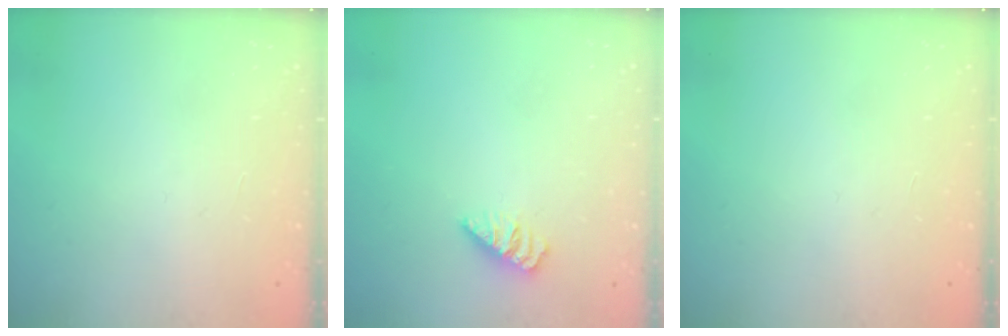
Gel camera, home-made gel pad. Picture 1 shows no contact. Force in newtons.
{"total": 0.0}
{"total": 0.0}